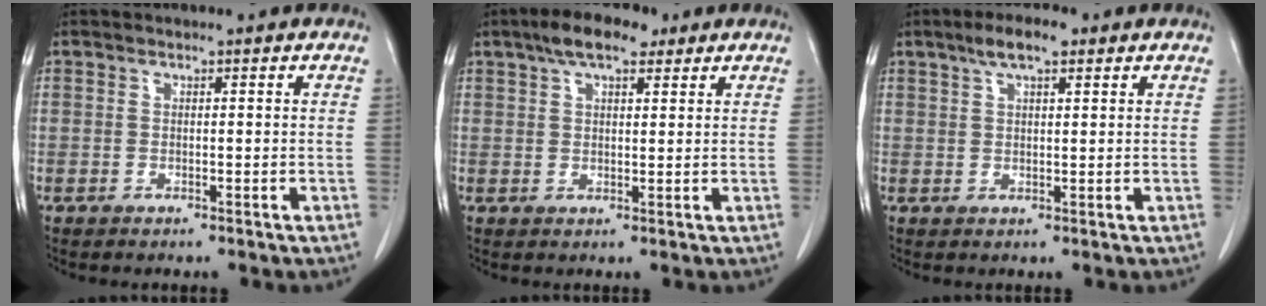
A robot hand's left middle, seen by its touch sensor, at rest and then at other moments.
{"total": 6.4, "force": [4.2, 2.3, 4.3], "torque": [-0.082, 0.021, 0.071]}
{"total": 4.7, "force": [2.9, 1.2, 3.4], "torque": [-0.068, 0.011, 0.051]}